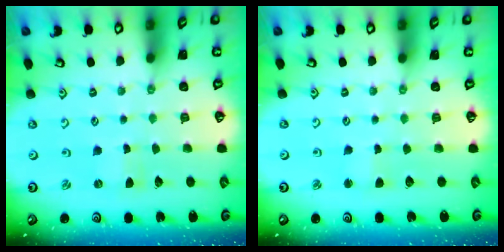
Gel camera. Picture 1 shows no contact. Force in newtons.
{"total": 2.2, "press": 2.2, "slide": 0.2}